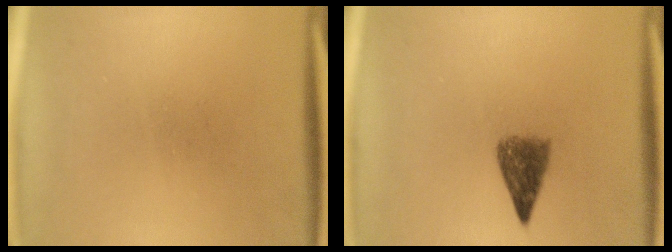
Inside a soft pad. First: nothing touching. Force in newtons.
{"total": 4.1}